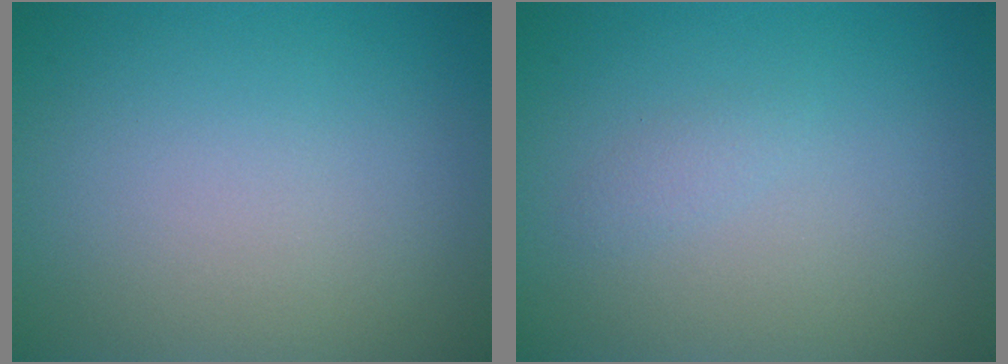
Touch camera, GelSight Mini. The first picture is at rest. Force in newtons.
{"total": 0.7, "press": 0.7, "slide": 0.0}